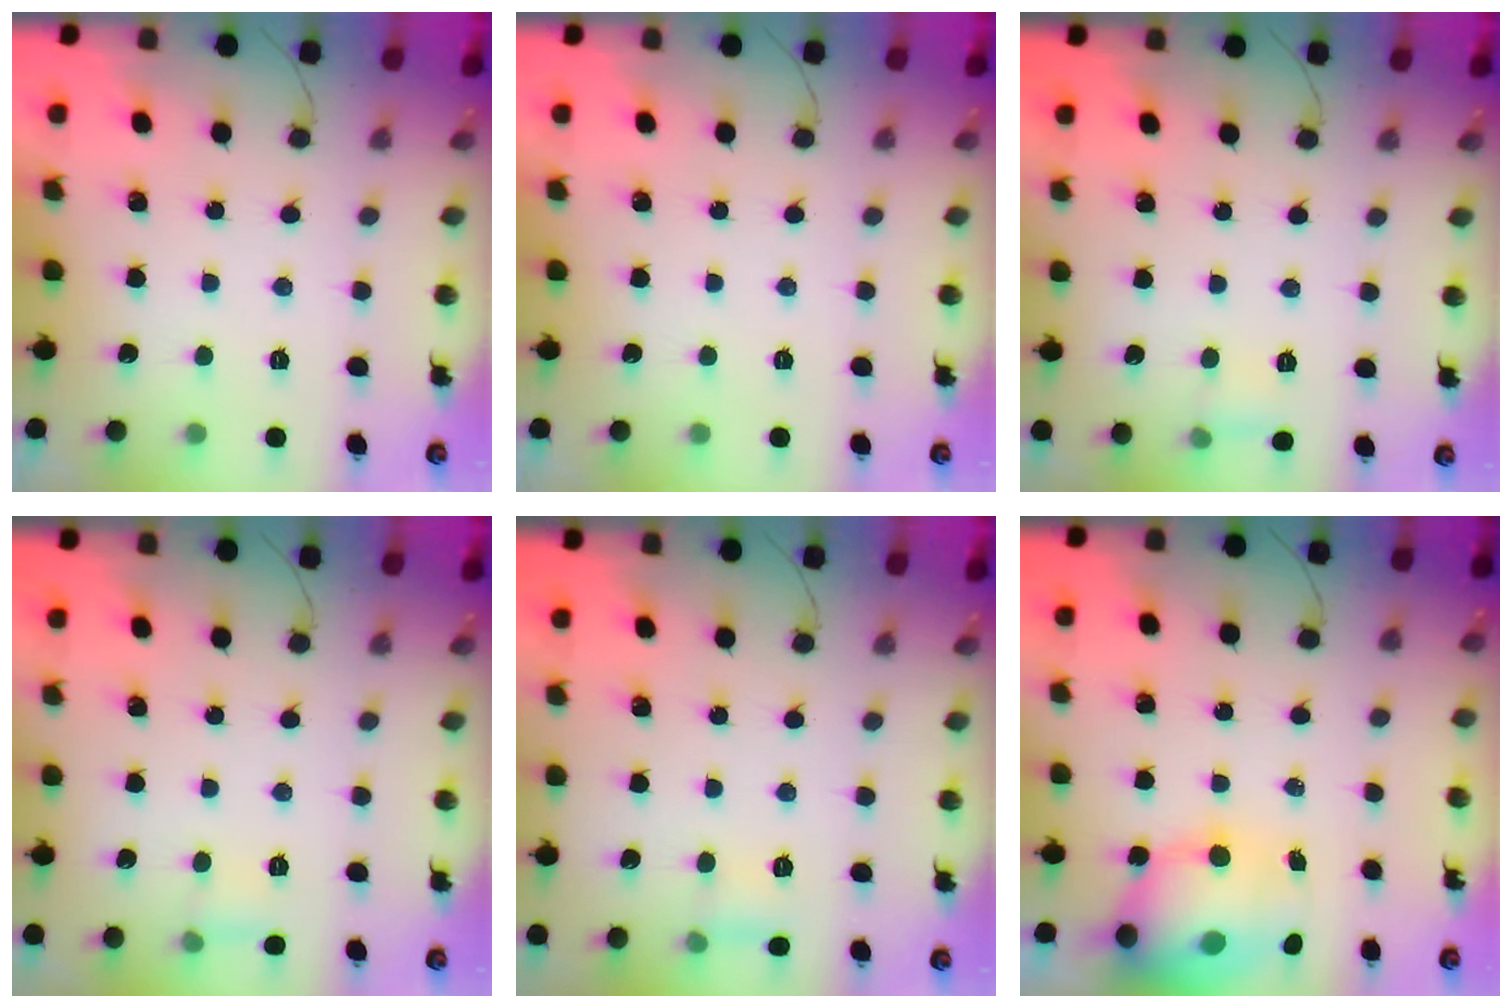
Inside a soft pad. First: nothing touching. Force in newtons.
{"total": 0.0}
{"total": 3.7, "press": 3.5, "slide": 1.1}
{"total": 3.7, "press": 3.5, "slide": 1.1}
{"total": 4.9, "press": 4.6, "slide": 1.6}
{"total": 12.3, "press": 11.9, "slide": 3.1}